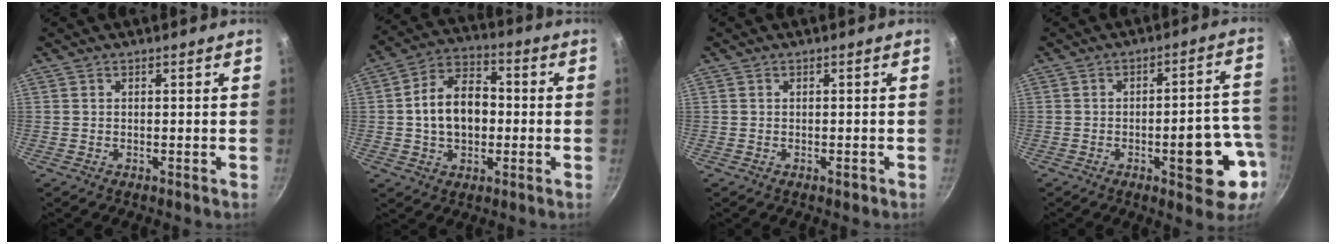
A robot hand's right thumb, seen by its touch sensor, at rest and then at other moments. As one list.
[{"total": 12.3, "force": [-0.4, 8.6, 8.8], "torque": [-0.119, 0.028, -0.016]}, {"total": 0.9, "force": [-0.5, 0.5, 0.6], "torque": [-0.006, 0.004, -0.008]}, {"total": 12.9, "force": [-4.4, 4.7, 11.3], "torque": [-0.110, 0.035, -0.054]}]